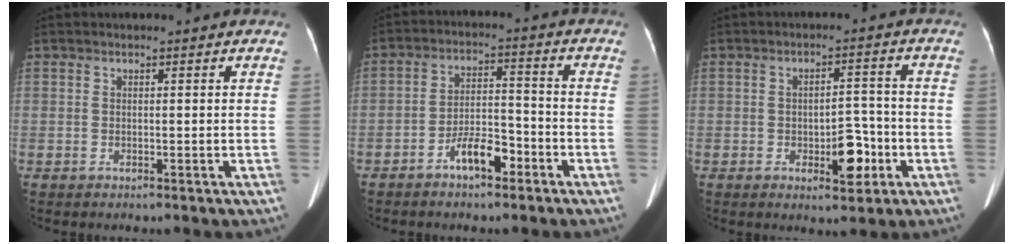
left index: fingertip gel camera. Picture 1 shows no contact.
{"total": 6.2, "force": [-3.9, 2.1, 4.4], "torque": [-0.086, 0.013, -0.066]}
{"total": 6.1, "force": [-2.3, 2.6, 5.0], "torque": [-0.068, 0.008, -0.027]}